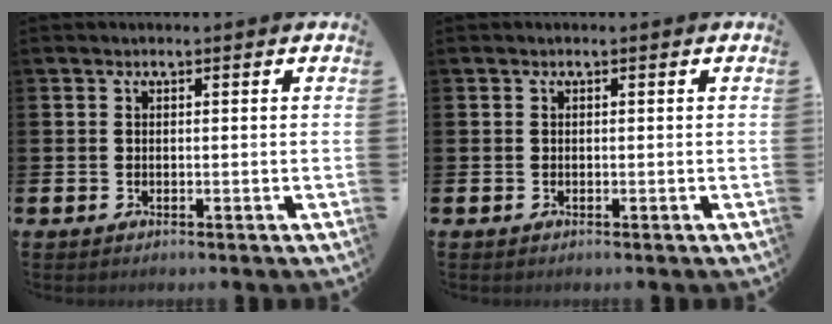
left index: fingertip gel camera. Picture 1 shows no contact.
{"total": 0.0}